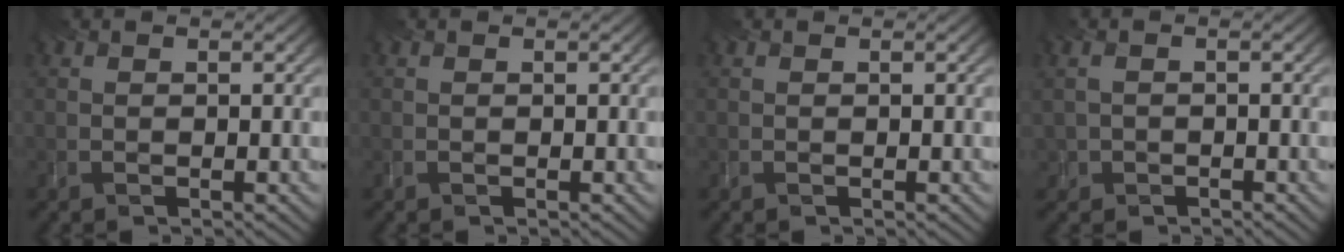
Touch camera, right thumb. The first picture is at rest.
{"total": 0.0}
{"total": 0.0}
{"total": 0.8, "force": [-0.6, 0.5, -0.1], "torque": [-0.012, -0.004, 0.000]}